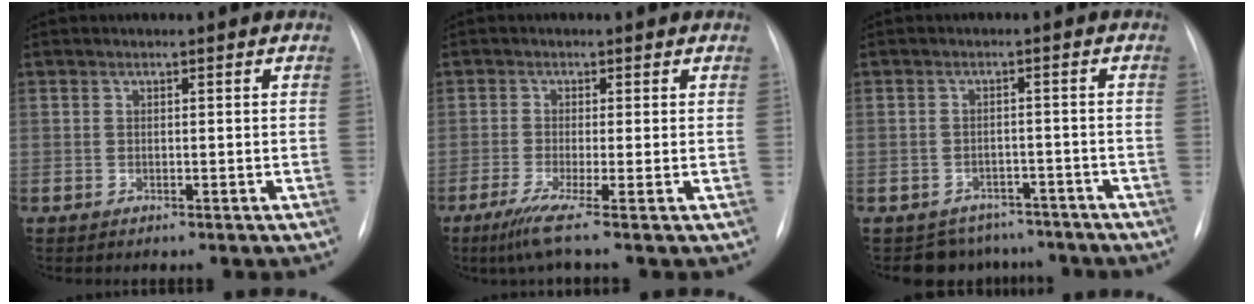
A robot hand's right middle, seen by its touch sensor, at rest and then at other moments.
{"total": 4.4, "force": [-2.6, -1.1, 3.4], "torque": [-0.072, -0.018, -0.056]}
{"total": 6.5, "force": [-5.6, 3.2, -0.7], "torque": [0.020, 0.023, -0.071]}